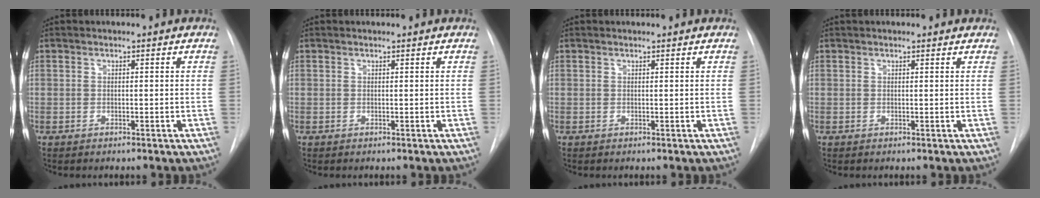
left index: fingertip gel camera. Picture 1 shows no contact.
{"total": 1.1, "force": [1.1, 0.1, 0.2], "torque": [-0.010, 0.011, 0.014]}
{"total": 1.3, "force": [1.3, 0.1, 0.3], "torque": [-0.011, 0.012, 0.017]}
{"total": 3.7, "force": [3.4, 0.9, 1.3], "torque": [-0.018, 0.026, 0.035]}